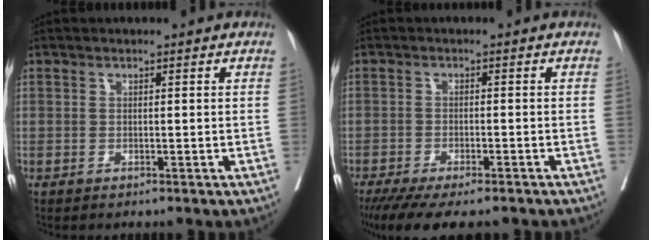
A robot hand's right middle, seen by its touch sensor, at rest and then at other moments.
{"total": 12.4, "force": [-10.0, 3.0, 6.6], "torque": [-0.115, -0.025, -0.146]}